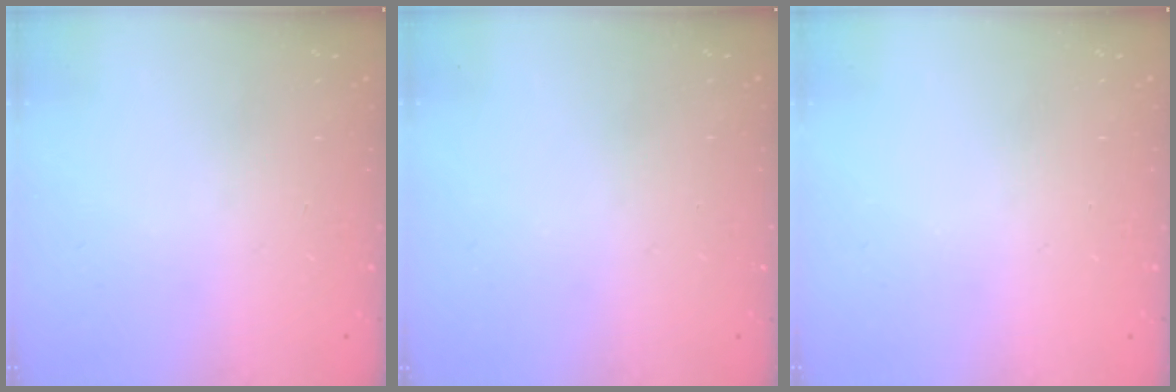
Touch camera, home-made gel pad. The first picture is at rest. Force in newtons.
{"total": 0.0}
{"total": 0.0}